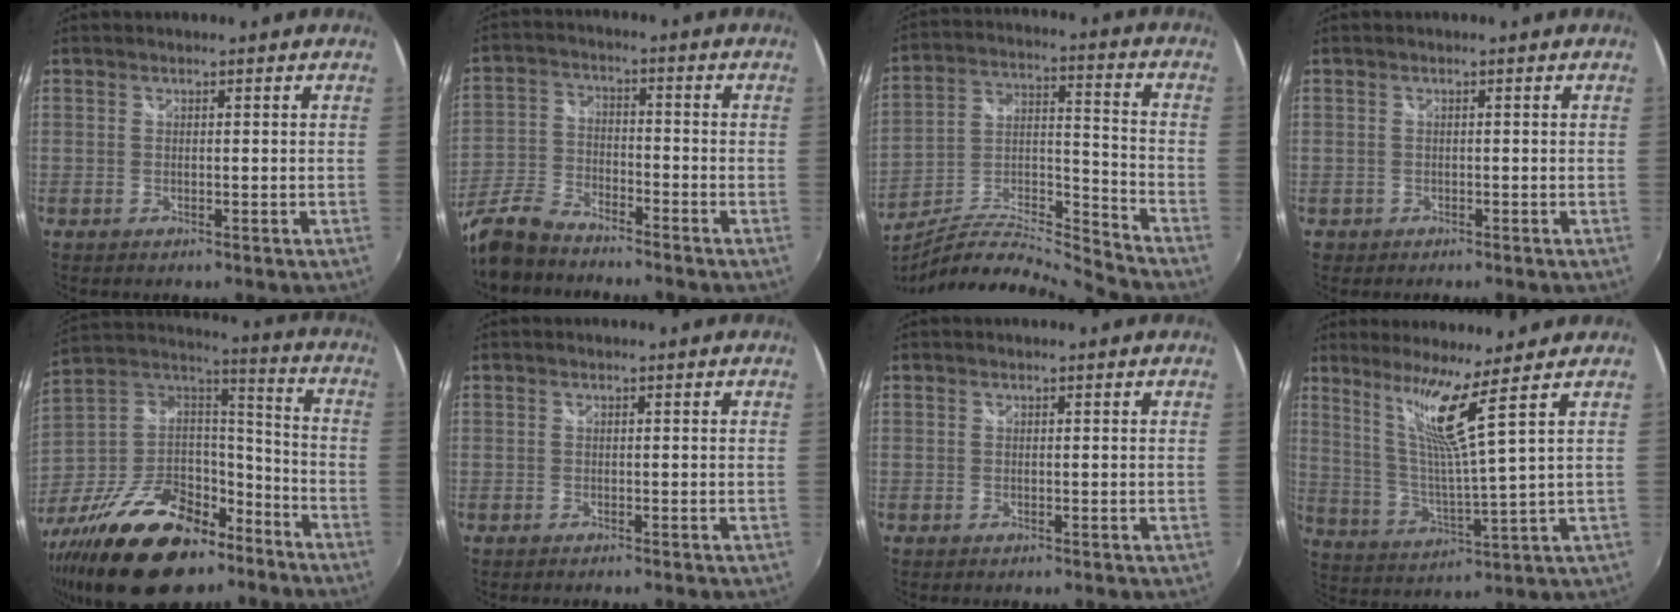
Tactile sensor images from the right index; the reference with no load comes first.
{"total": 10.4, "force": [-8.7, 3.5, 4.4], "torque": [-0.111, -0.004, -0.181]}
{"total": 14.2, "force": [-13.0, -0.7, 5.7], "torque": [-0.094, 0.000, -0.239]}
{"total": 1.3, "force": [-0.6, 1.1, 0.0], "torque": [-0.007, 0.002, -0.009]}
{"total": 29.8, "force": [-17.8, 16.7, 17.0], "torque": [-0.362, 0.019, -0.281]}
{"total": 0.0}
{"total": 0.0}
{"total": 9.4, "force": [6.1, -2.4, 6.7], "torque": [-0.117, -0.012, 0.124]}